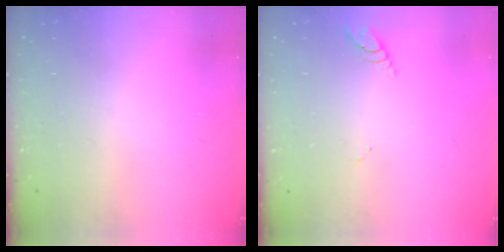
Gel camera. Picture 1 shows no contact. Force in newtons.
{"total": 3.1, "press": 3.1, "slide": 0.3}